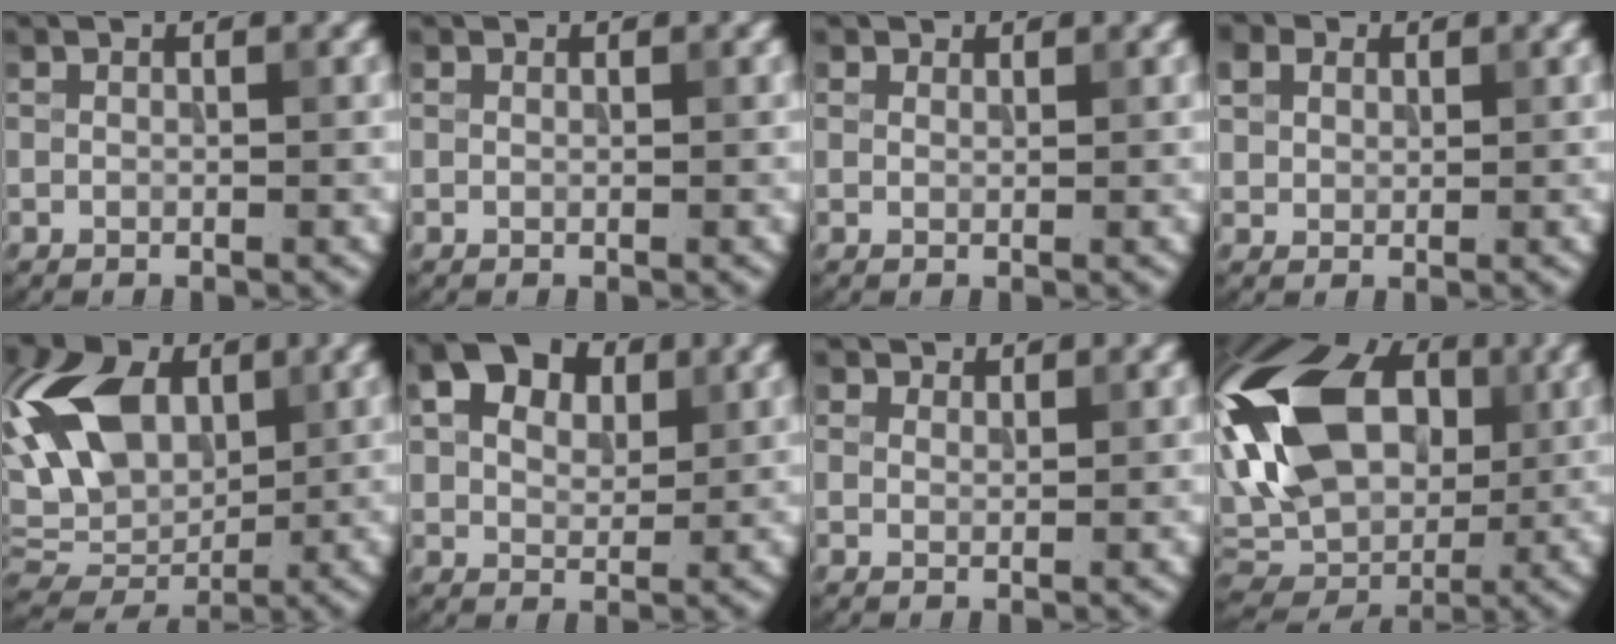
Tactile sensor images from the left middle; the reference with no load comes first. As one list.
[{"total": 0.0}, {"total": 1.0, "force": [0.9, 0.4, 0.1], "torque": [-0.003, -0.004, 0.009]}, {"total": 4.0, "force": [2.0, 3.0, 1.8], "torque": [-0.067, 0.015, 0.040]}, {"total": 12.3, "force": [3.0, 7.7, 9.1], "torque": [-0.197, 0.020, 0.037]}, {"total": 6.9, "force": [3.4, 4.3, 4.2], "torque": [-0.081, 0.016, 0.044]}, {"total": 1.8, "force": [1.6, 0.8, 0.3], "torque": [-0.011, -0.008, 0.027]}, {"total": 16.0, "force": [2.5, 10.7, 11.6], "torque": [-0.237, 0.030, 0.027]}]